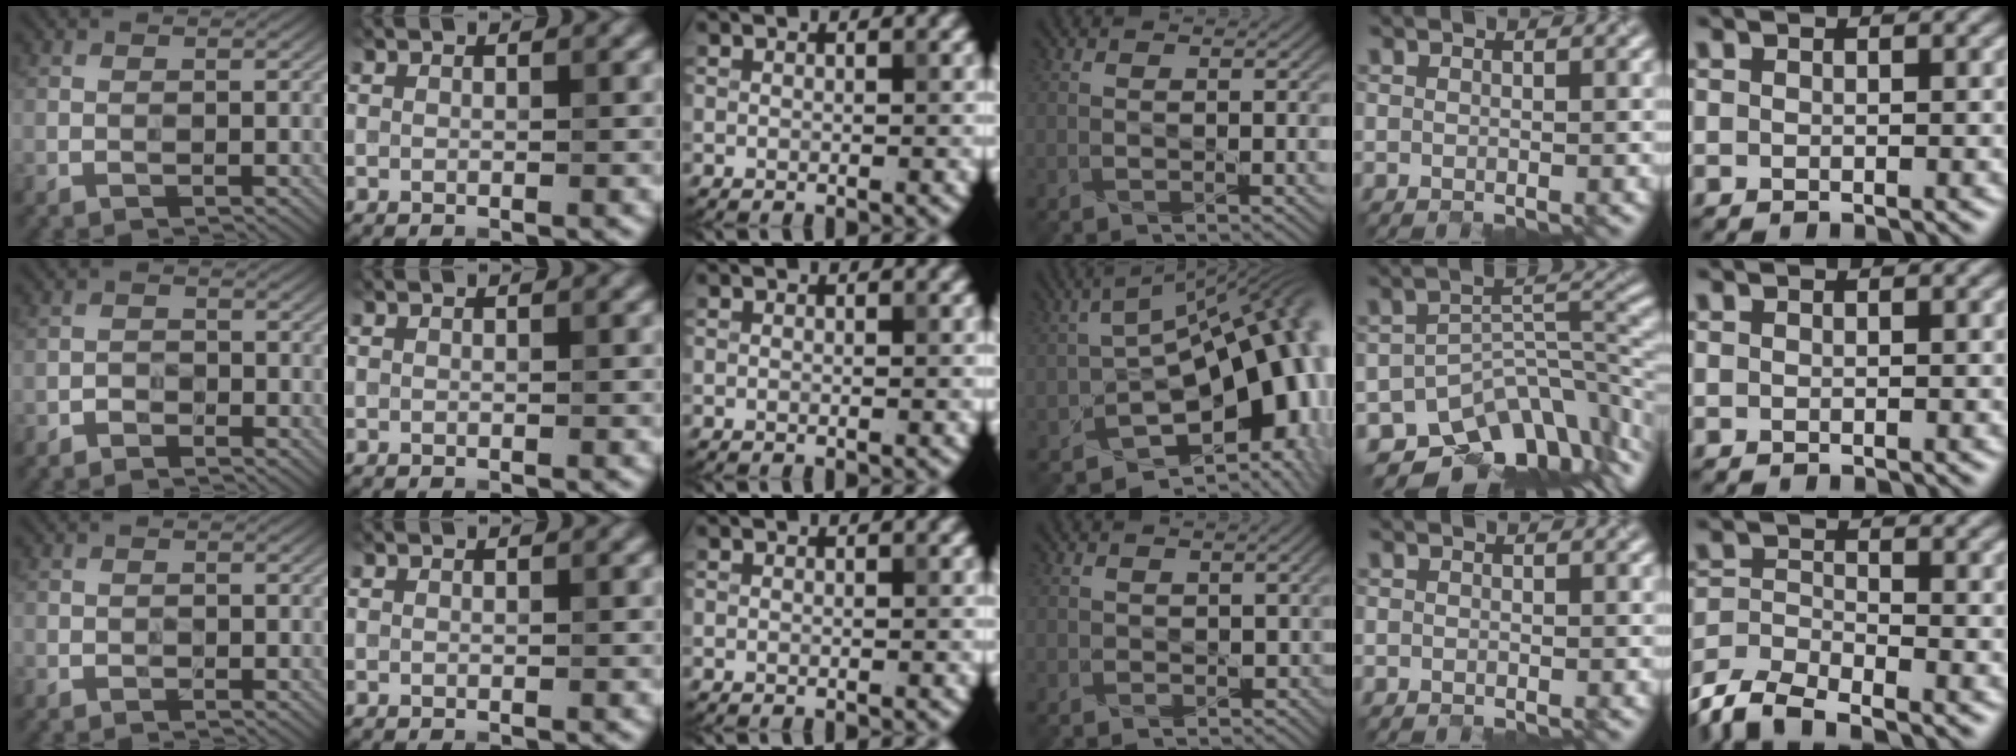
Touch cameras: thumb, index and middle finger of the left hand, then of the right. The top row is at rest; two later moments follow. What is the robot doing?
{"motion": "close", "object": "stapler"}